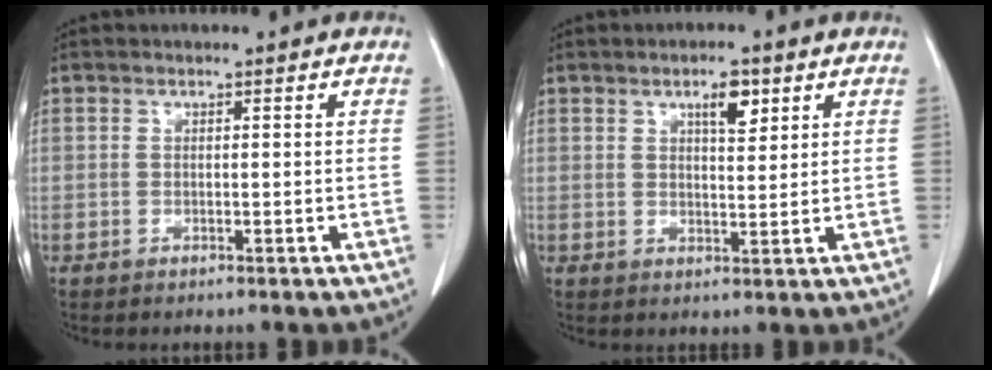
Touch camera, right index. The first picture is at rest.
{"total": 4.4, "force": [2.4, 1.4, 3.4], "torque": [-0.053, -0.001, 0.039]}